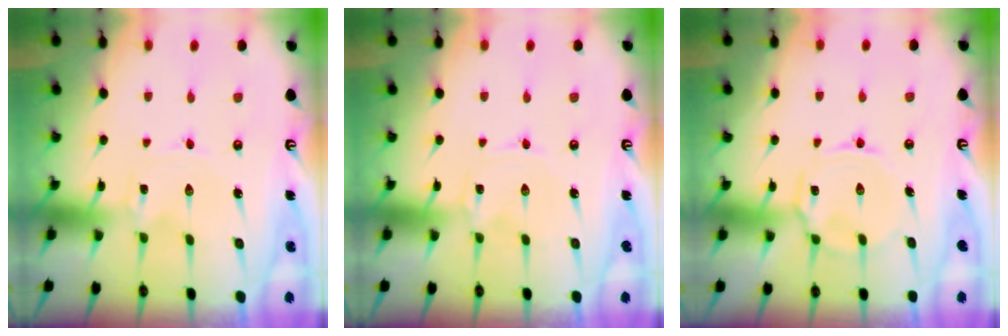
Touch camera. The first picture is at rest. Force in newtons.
{"total": 0.0}
{"total": 5.7, "press": 5.7, "slide": 0.5}